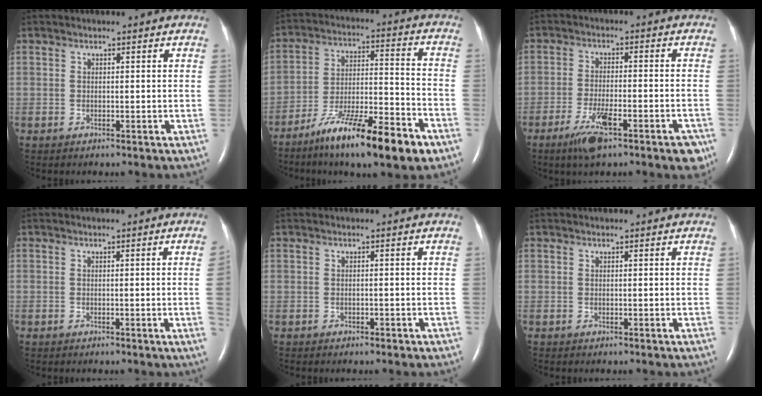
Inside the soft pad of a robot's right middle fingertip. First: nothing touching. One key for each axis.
{"total": 16.5, "fx": -10.7, "fy": 2.0, "fz": 12.4, "tx": -0.203, "ty": -0.016, "tz": -0.177}
{"total": 9.1, "fx": -5.4, "fy": 1.8, "fz": 7.2, "tx": -0.108, "ty": -0.009, "tz": -0.084}
{"total": 2.3, "fx": -0.3, "fy": -1.0, "fz": 2.1, "tx": -0.025, "ty": -0.002, "tz": -0.004}
{"total": 0.6, "fx": -0.4, "fy": 0.4, "fz": 0.2, "tx": -0.010, "ty": 0.000, "tz": -0.004}
{"total": 0.0}